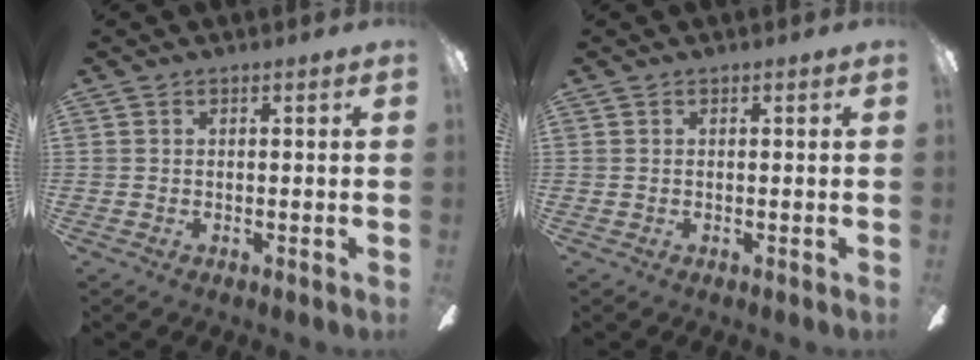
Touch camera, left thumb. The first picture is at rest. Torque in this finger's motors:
{"motor_torque": [0.00, 0.00, 0.00, 0.02, 0.00]}